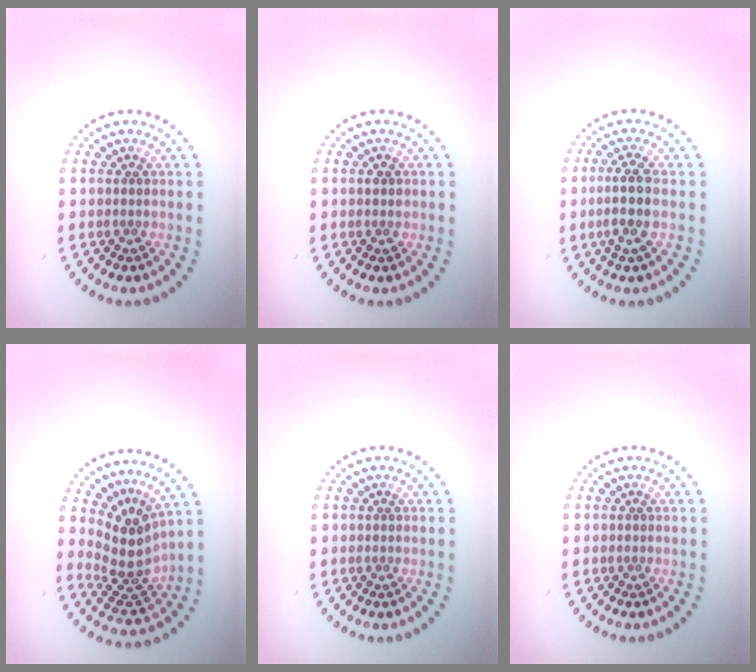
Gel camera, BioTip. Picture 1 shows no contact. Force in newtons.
{"total": 1.2, "press": 1.2, "slide": 0.0}
{"total": 2.9, "press": 2.5, "slide": 1.6}
{"total": 4.0, "press": 2.8, "slide": 2.9}
{"total": 0.0}
{"total": 0.0}